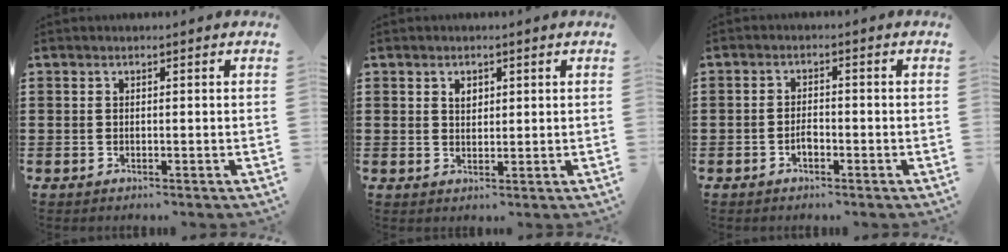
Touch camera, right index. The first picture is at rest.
{"total": 1.8, "force": [0.8, 1.1, 1.0], "torque": [-0.024, 0.004, 0.015]}
{"total": 1.9, "force": [-1.0, 0.9, 1.4], "torque": [-0.028, 0.003, -0.020]}